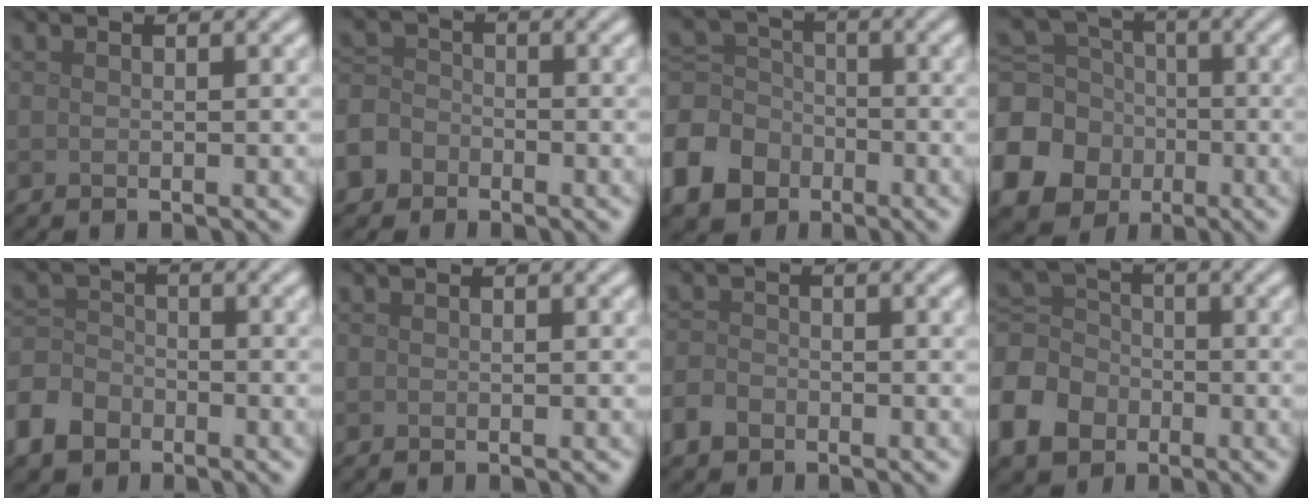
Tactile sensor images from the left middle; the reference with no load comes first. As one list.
[{"total": 5.5, "force": [-3.6, 4.0, 1.3], "torque": [-0.022, -0.008, -0.070]}, {"total": 7.8, "force": [-3.8, 6.0, 3.3], "torque": [-0.092, -0.006, -0.093]}, {"total": 12.1, "force": [-4.1, 10.6, 3.9], "torque": [-0.126, -0.035, -0.099]}, {"total": 5.2, "force": [-3.3, 3.5, 1.9], "torque": [-0.048, 0.000, -0.080]}, {"total": 0.0}, {"total": 2.3, "force": [-1.5, 1.6, 0.8], "torque": [-0.013, 0.000, -0.038]}, {"total": 7.5, "force": [-3.4, 5.7, 3.3], "torque": [-0.087, 0.000, -0.090]}]